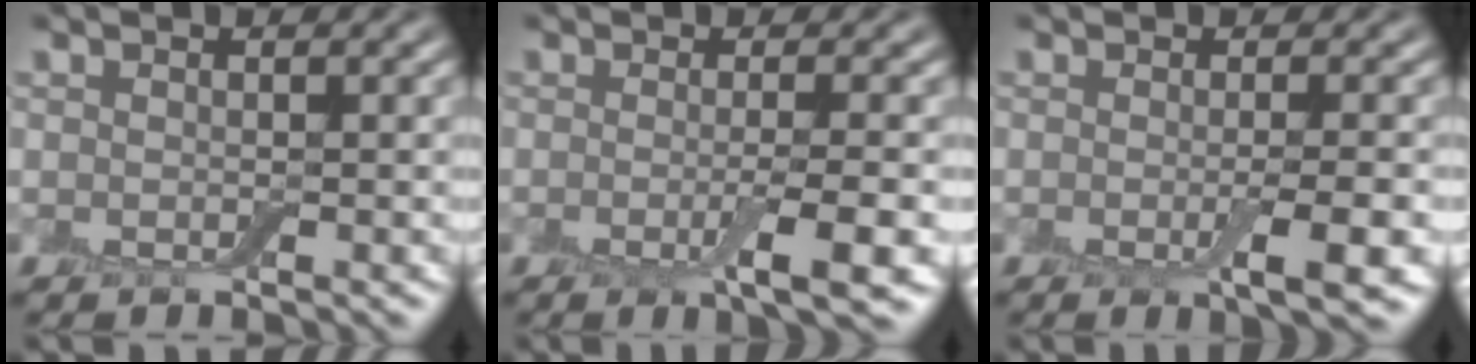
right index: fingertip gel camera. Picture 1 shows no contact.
{"total": 4.1, "force": [-1.1, 0.8, 3.9], "torque": [-0.061, -0.008, -0.019]}
{"total": 3.6, "force": [-0.8, 0.7, 3.4], "torque": [-0.053, -0.008, -0.013]}